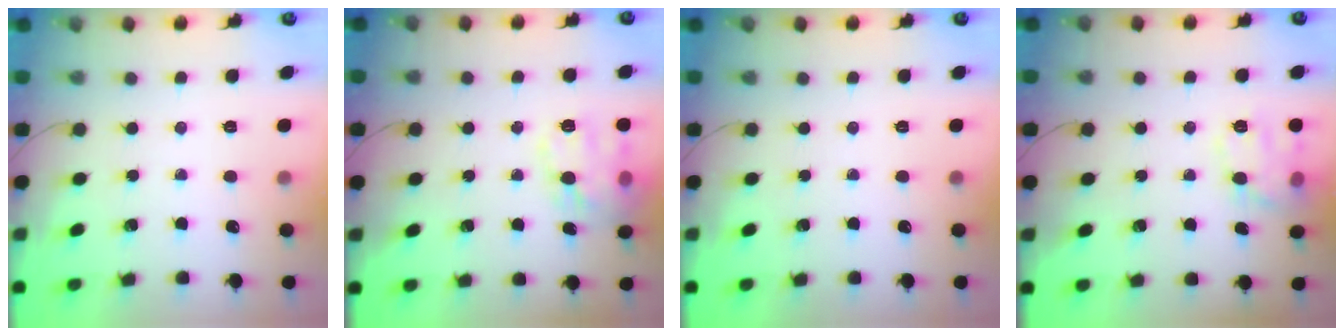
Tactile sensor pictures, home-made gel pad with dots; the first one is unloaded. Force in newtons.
{"total": 13.9, "press": 13.8, "slide": 1.0}
{"total": 0.0}
{"total": 11.3, "press": 11.3, "slide": 0.3}